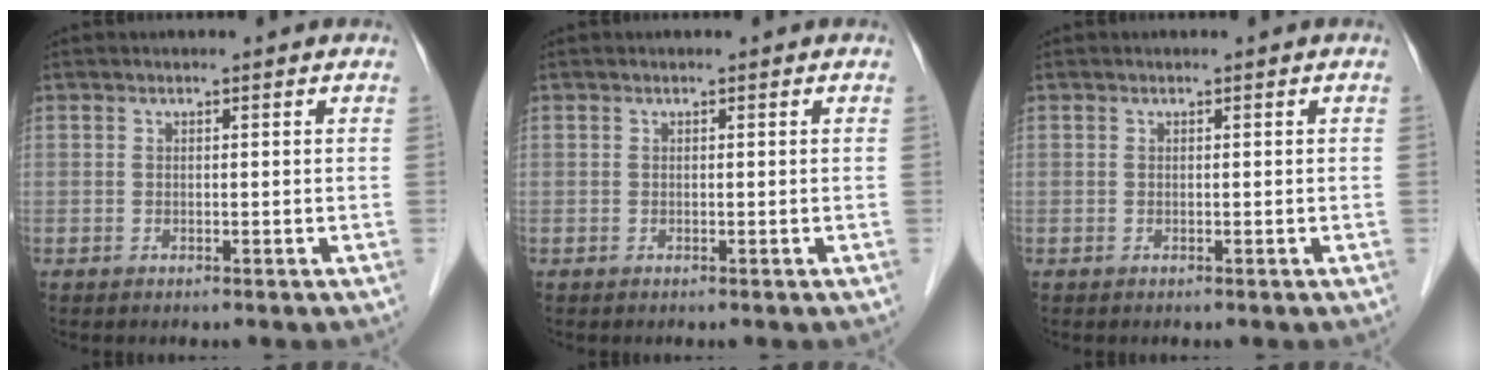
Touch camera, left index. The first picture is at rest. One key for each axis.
{"total": 0.0}
{"total": 0.0}